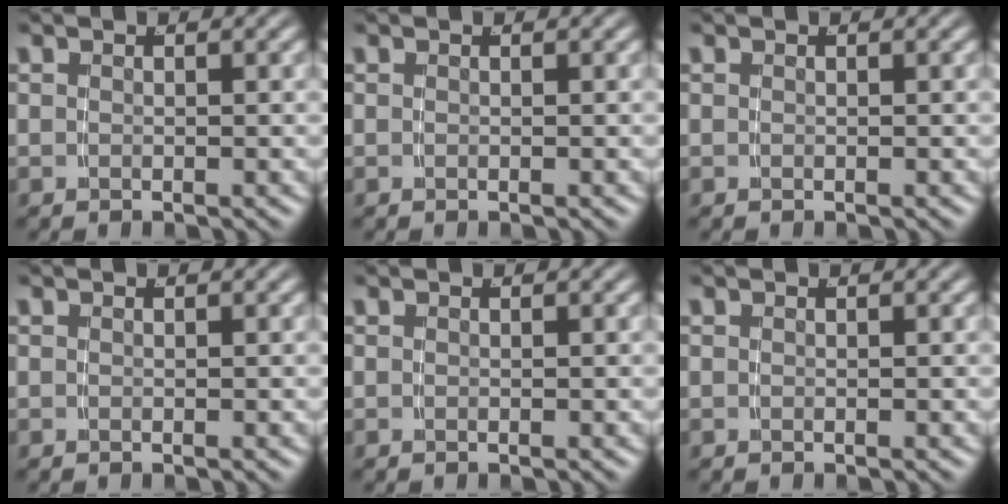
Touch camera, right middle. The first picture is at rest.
{"total": 0.0}
{"total": 0.0}
{"total": 0.0}
{"total": 0.0}
{"total": 0.0}